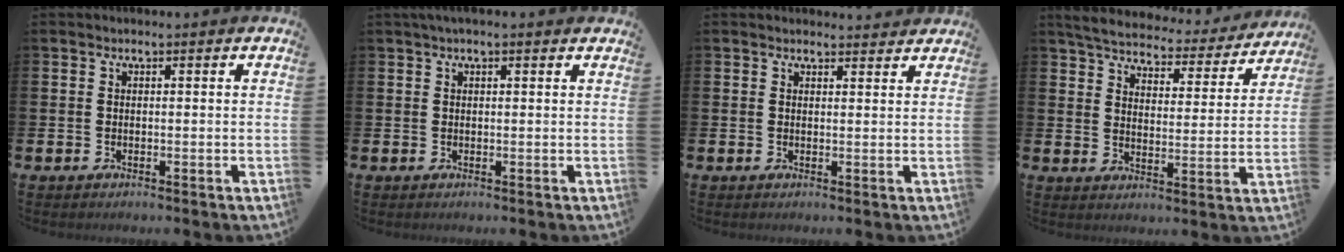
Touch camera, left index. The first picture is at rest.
{"total": 1.1, "force": [0.9, 0.0, 0.6], "torque": [-0.011, 0.001, 0.015]}
{"total": 1.6, "force": [1.6, 0.3, -0.1], "torque": [0.012, -0.009, 0.026]}
{"total": 5.4, "force": [5.1, 1.0, 1.4], "torque": [-0.057, -0.036, 0.085]}